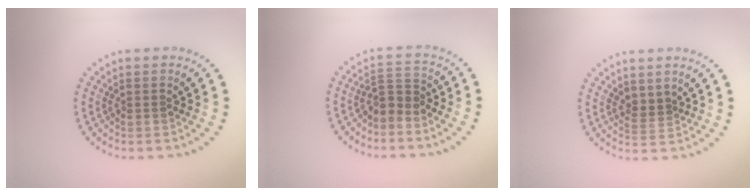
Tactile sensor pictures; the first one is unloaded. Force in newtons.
{"total": 2.2, "press": 1.5, "slide": 1.7}
{"total": 1.3, "press": 1.0, "slide": 0.8}